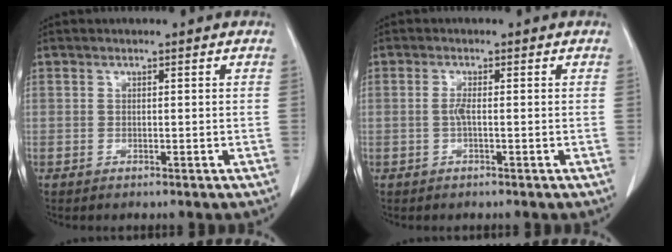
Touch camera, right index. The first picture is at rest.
{"total": 1.4, "force": [-0.2, 0.1, 1.4], "torque": [-0.031, 0.000, -0.006]}